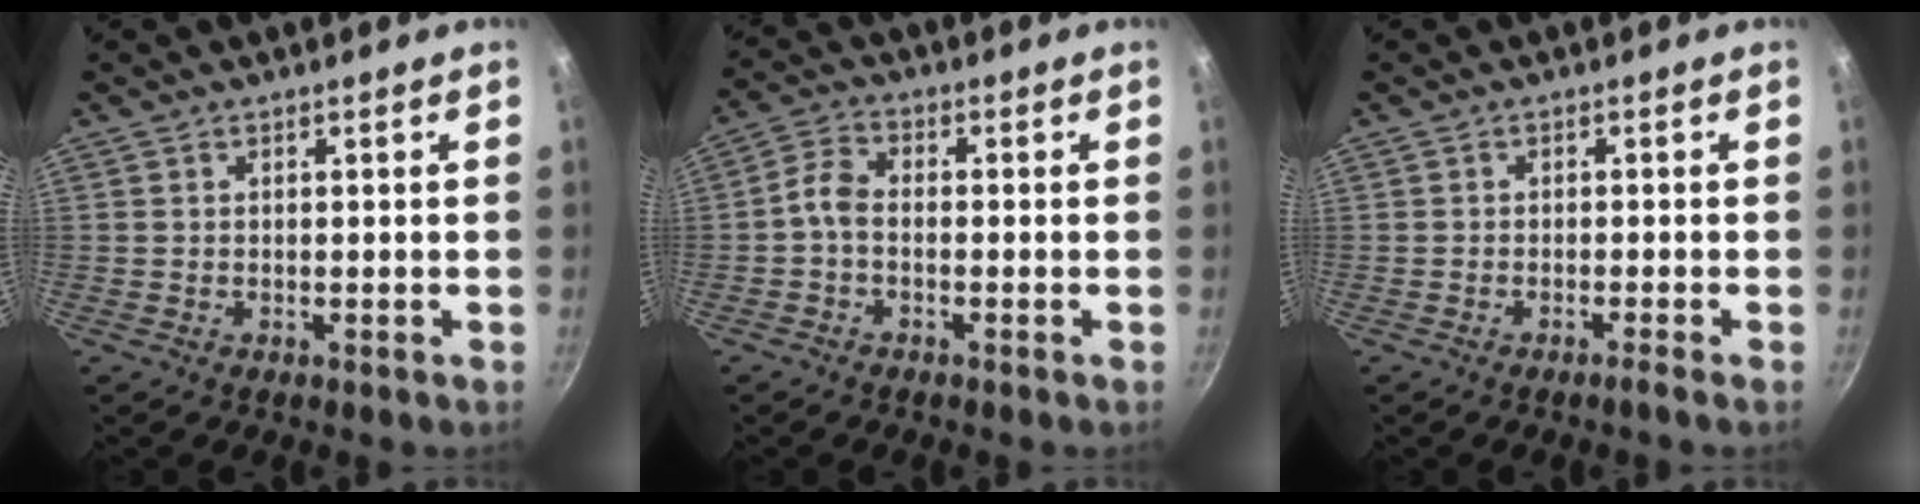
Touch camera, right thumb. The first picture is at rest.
{"total": 4.0, "force": [-1.3, 2.4, 2.9], "torque": [-0.065, 0.024, -0.036]}
{"total": 1.2, "force": [-0.9, -0.3, 0.7], "torque": [-0.024, 0.011, -0.015]}